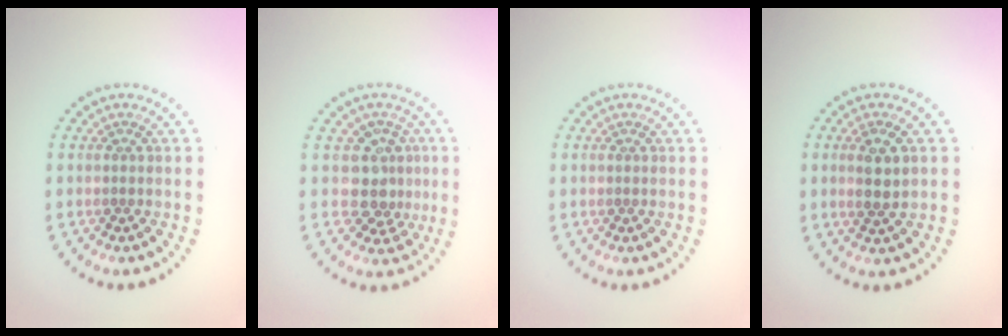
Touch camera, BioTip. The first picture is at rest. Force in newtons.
{"total": 3.1, "press": 2.4, "slide": 1.9}
{"total": 0.0}
{"total": 2.4, "press": 2.3, "slide": 0.7}